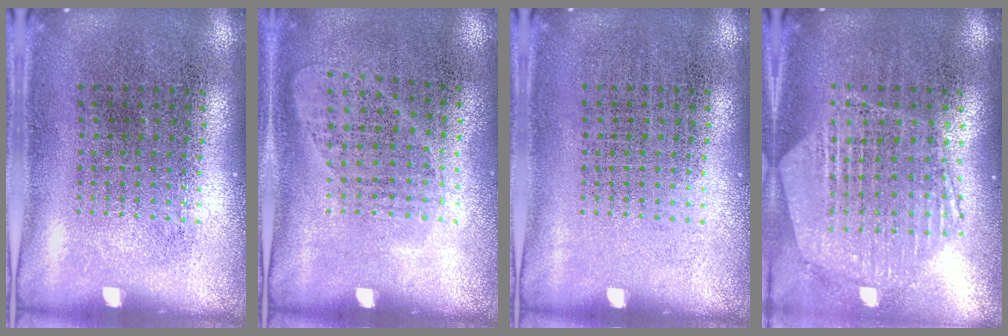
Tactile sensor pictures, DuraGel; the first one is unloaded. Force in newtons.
{"total": 1.0, "press": 0.8, "slide": 0.5}
{"total": 0.0}
{"total": 1.2, "press": 1.2, "slide": 0.2}